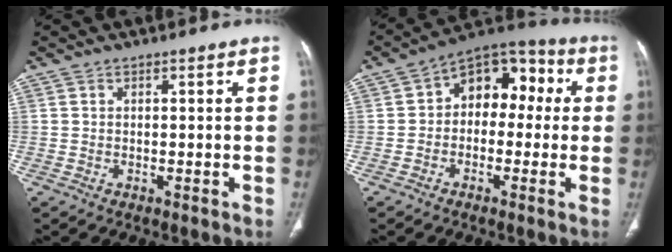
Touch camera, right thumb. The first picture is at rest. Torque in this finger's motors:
{"motor_torque": [0.09, 0.25, 0.17, -0.13, 0.20]}